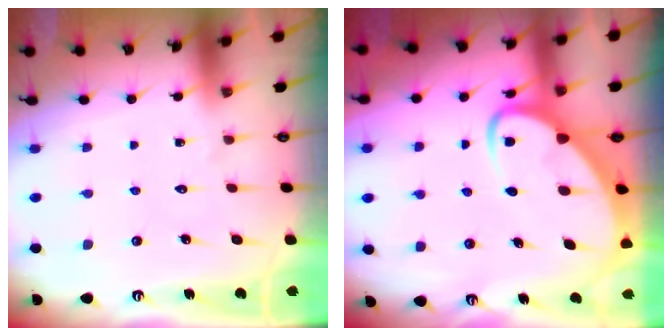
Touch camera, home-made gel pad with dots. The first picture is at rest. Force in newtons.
{"total": 6.8, "press": 6.8, "slide": 0.6}